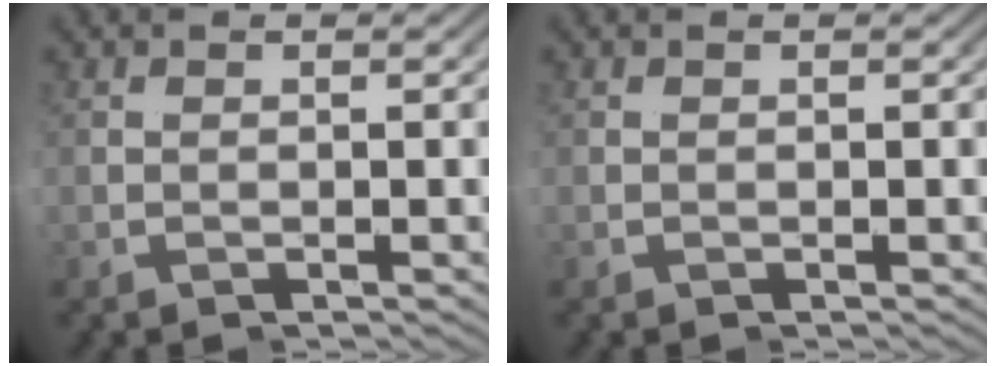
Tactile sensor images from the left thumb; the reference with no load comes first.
{"total": 0.0}